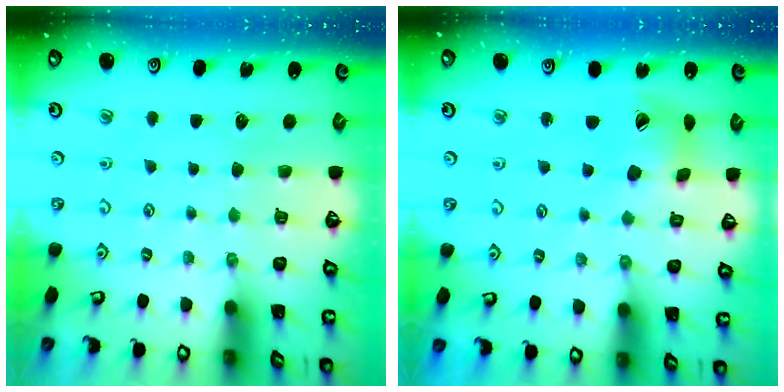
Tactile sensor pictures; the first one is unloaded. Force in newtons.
{"total": 8.1, "press": 8.0, "slide": 1.1}